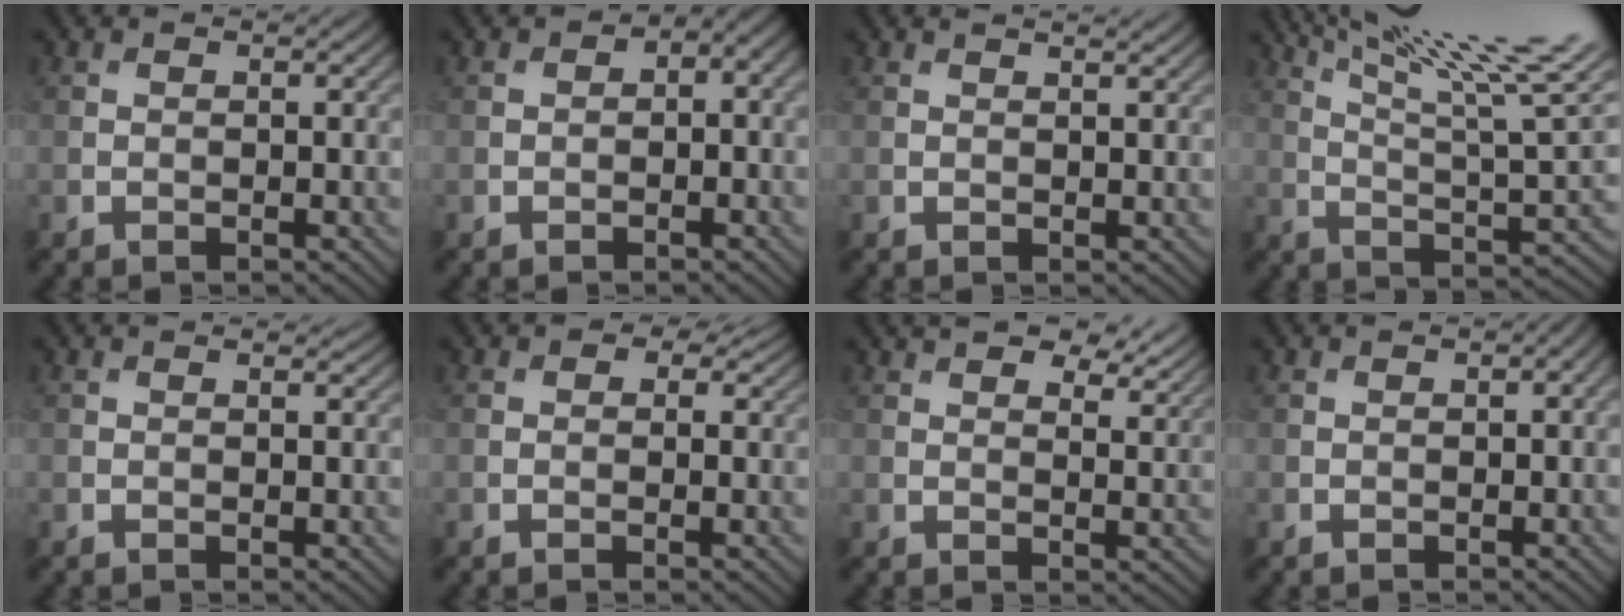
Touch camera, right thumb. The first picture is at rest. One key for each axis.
{"total": 3.2, "fx": -0.5, "fy": 2.5, "fz": 2.0, "tx": -0.010, "ty": -0.005, "tz": -0.007}
{"total": 1.5, "fx": 1.3, "fy": 0.2, "fz": 0.5, "tx": -0.005, "ty": -0.002, "tz": 0.023}
{"total": 18.9, "fx": 12.3, "fy": 4.8, "fz": 13.6, "tx": -0.221, "ty": 0.022, "tz": 0.193}
{"total": 1.5, "fx": 1.2, "fy": 0.4, "fz": 0.7, "tx": -0.013, "ty": -0.001, "tz": 0.018}
{"total": 4.3, "fx": 2.1, "fy": 2.6, "fz": 2.7, "tx": -0.041, "ty": 0.005, "tz": 0.020}
{"total": 8.7, "fx": 6.4, "fy": 3.7, "fz": 4.6, "tx": -0.093, "ty": 0.011, "tz": 0.103}
{"total": 1.2, "fx": 0.3, "fy": 0.3, "fz": 1.1, "tx": -0.015, "ty": 0.000, "tz": 0.006}